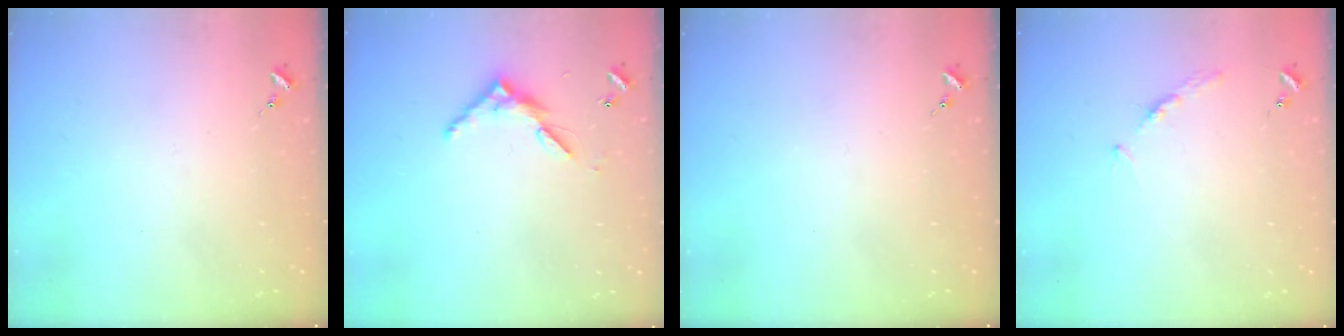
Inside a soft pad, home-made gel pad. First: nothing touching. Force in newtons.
{"total": 7.4, "press": 7.4, "slide": 0.4}
{"total": 0.0}
{"total": 3.9, "press": 3.9, "slide": 0.5}